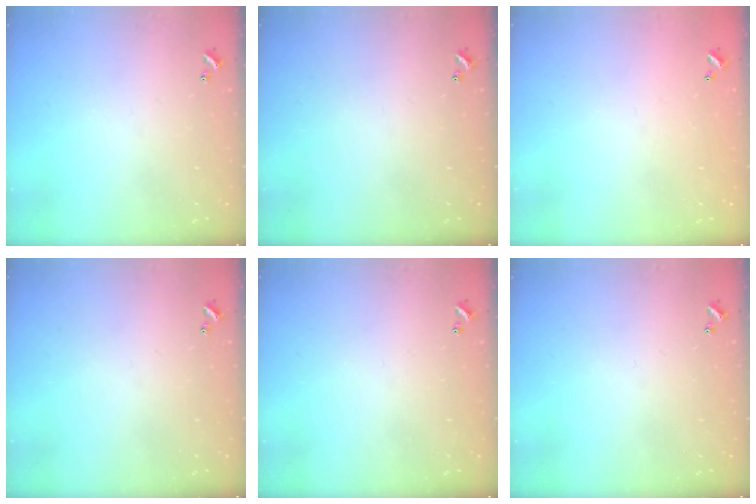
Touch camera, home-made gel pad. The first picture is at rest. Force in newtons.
{"total": 0.0}
{"total": 2.9, "press": 2.9, "slide": 0.1}
{"total": 0.0}
{"total": 0.0}
{"total": 0.0}